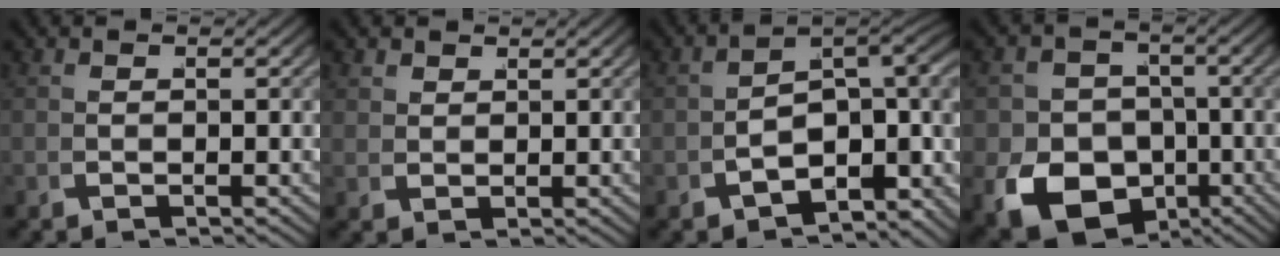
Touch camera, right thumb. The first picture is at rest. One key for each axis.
{"total": 1.7, "fx": 1.5, "fy": 0.6, "fz": 0.3, "tx": 0.004, "ty": 0.002, "tz": 0.035}
{"total": 12.2, "fx": -1.5, "fy": 8.2, "fz": 8.9, "tx": -0.138, "ty": -0.030, "tz": -0.019}
{"total": 13.8, "fx": -5.3, "fy": 10.8, "fz": 6.8, "tx": -0.136, "ty": -0.068, "tz": -0.063}